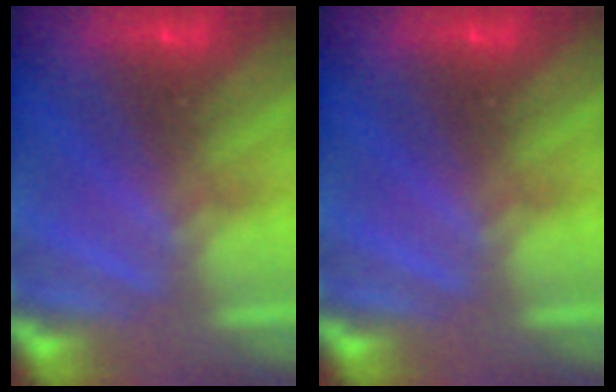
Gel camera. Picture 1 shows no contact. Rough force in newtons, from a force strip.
{"total": 0.0}